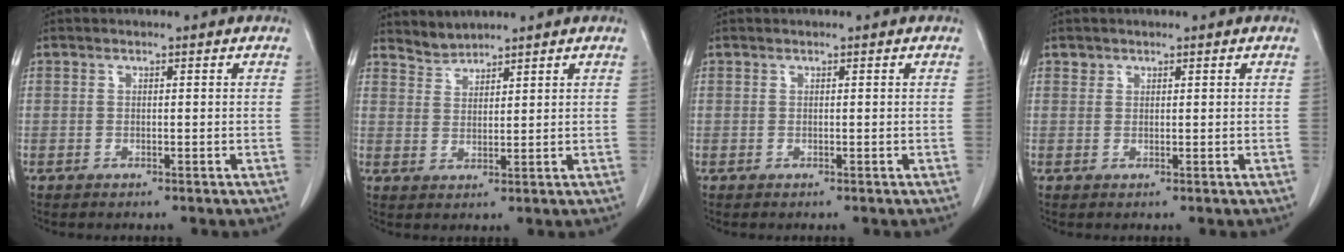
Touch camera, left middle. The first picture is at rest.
{"total": 2.6, "force": [2.5, 0.2, -0.6], "torque": [0.008, 0.002, 0.055]}
{"total": 0.0}
{"total": 0.8, "force": [0.6, 0.5, 0.0], "torque": [0.006, 0.001, 0.008]}